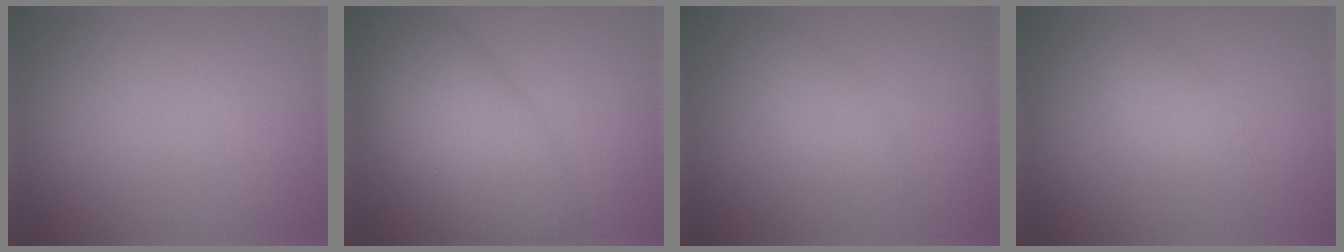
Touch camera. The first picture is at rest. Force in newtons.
{"total": 7.6, "press": 7.6, "slide": 0.2}
{"total": 2.1, "press": 2.1, "slide": 0.0}
{"total": 1.7, "press": 1.7, "slide": 0.1}